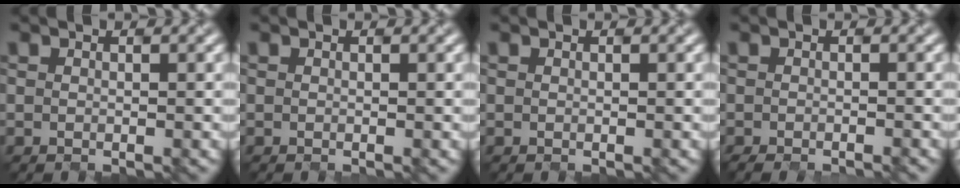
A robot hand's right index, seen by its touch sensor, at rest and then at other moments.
{"total": 0.0}
{"total": 0.0}
{"total": 1.5, "force": [-0.8, 0.4, 1.1], "torque": [0.004, 0.003, -0.005]}